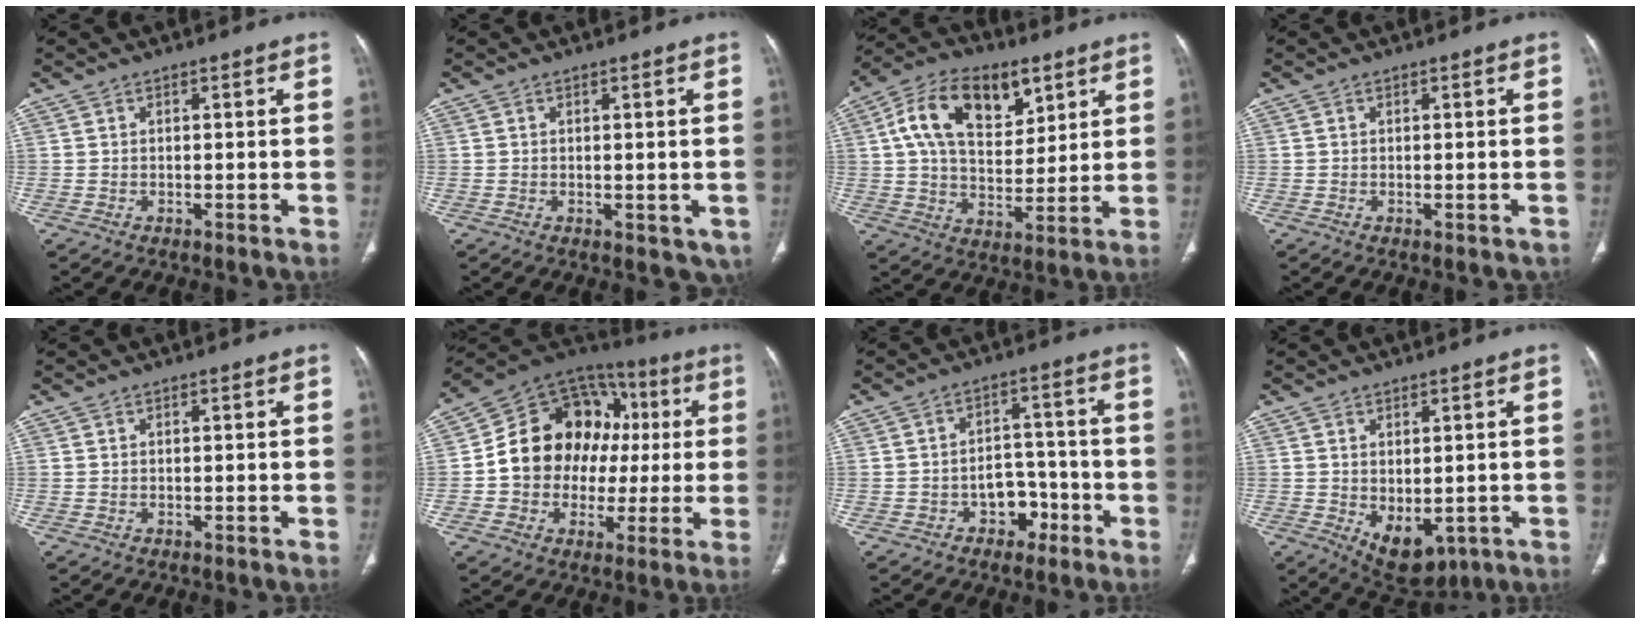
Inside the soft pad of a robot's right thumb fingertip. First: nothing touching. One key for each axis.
{"total": 3.5, "fx": -0.5, "fy": 2.0, "fz": 2.8, "tx": -0.020, "ty": -0.008, "tz": 0.001}
{"total": 17.8, "fx": 7.1, "fy": 10.6, "fz": 12.4, "tx": -0.181, "ty": -0.008, "tz": 0.121}
{"total": 1.0, "fx": -0.4, "fy": 0.5, "fz": 0.8, "tx": -0.009, "ty": -0.003, "tz": -0.002}
{"total": 0.0}
{"total": 20.6, "fx": 1.2, "fy": 16.4, "fz": 12.4, "tx": -0.148, "ty": 0.047, "tz": 0.022}
{"total": 6.2, "fx": -3.2, "fy": 4.7, "fz": 2.7, "tx": -0.004, "ty": 0.044, "tz": -0.045}
{"total": 8.2, "fx": -1.8, "fy": 4.9, "fz": 6.3, "tx": -0.081, "ty": -0.003, "tz": -0.002}